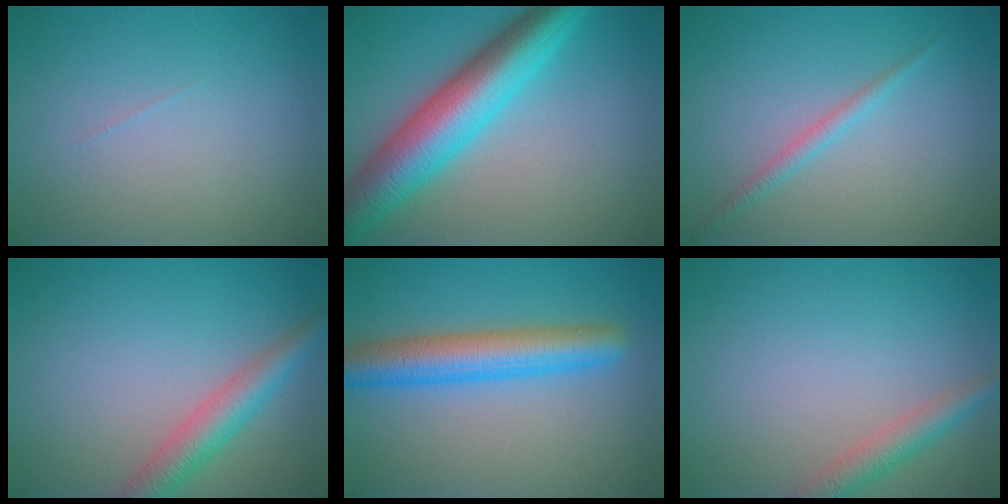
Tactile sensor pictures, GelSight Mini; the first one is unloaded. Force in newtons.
{"total": 9.2, "press": 9.2, "slide": 0.2}
{"total": 1.4, "press": 1.4, "slide": 0.1}
{"total": 4.0, "press": 4.0, "slide": 0.1}
{"total": 5.8, "press": 5.8, "slide": 0.1}
{"total": 2.6, "press": 2.6, "slide": 0.2}